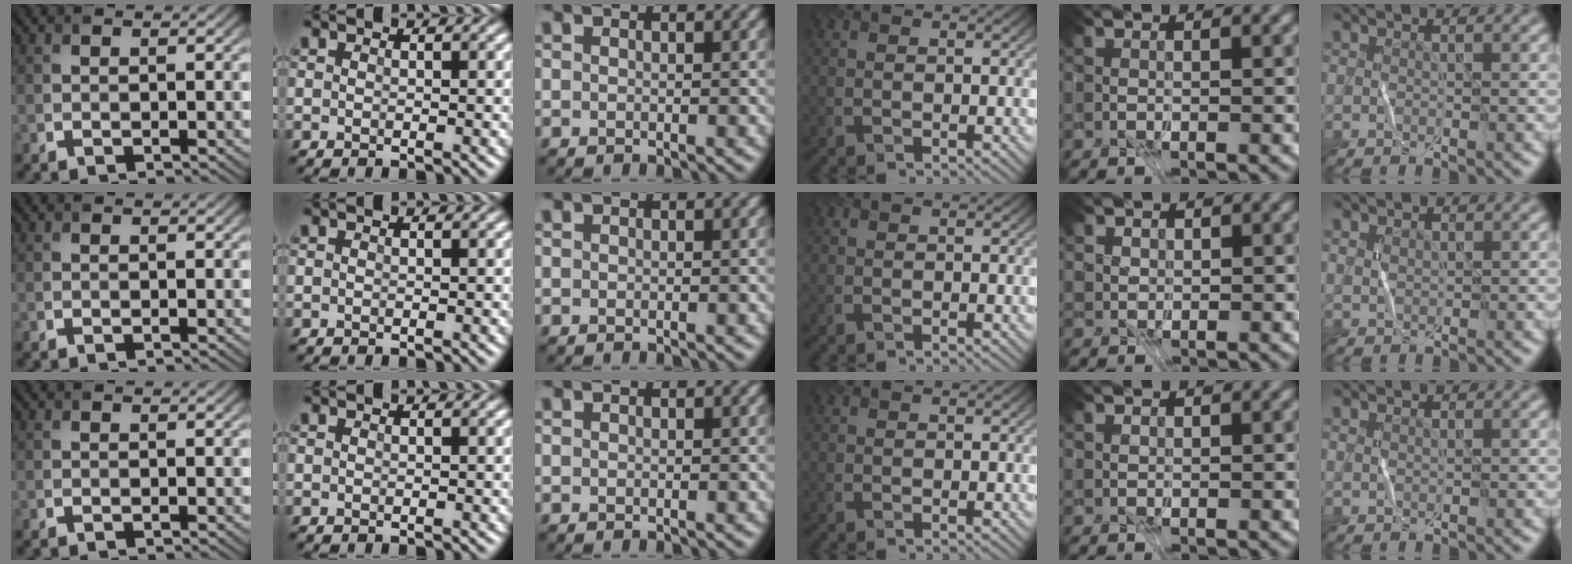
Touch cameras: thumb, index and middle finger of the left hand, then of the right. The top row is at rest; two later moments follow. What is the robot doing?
{"motion": "fold", "object": "file"}